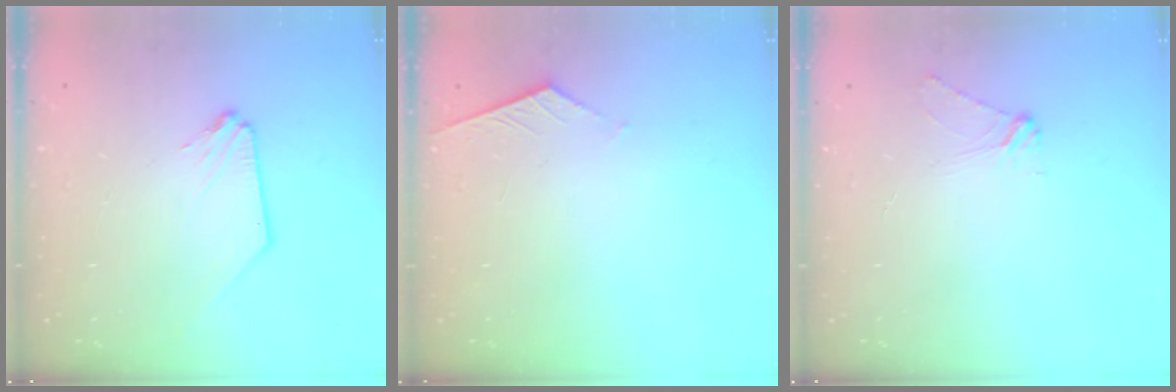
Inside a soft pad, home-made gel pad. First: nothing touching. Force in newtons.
{"total": 4.1, "press": 4.1, "slide": 0.3}
{"total": 3.3, "press": 3.3, "slide": 0.4}